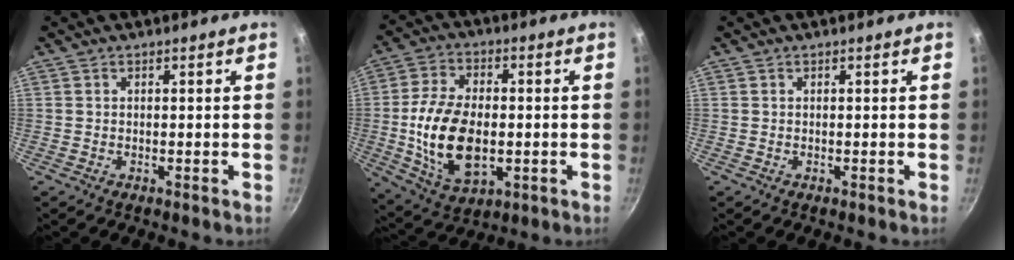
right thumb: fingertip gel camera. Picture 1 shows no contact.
{"total": 16.0, "force": [-1.7, 9.5, 12.8], "torque": [-0.233, 0.008, -0.022]}
{"total": 0.0}